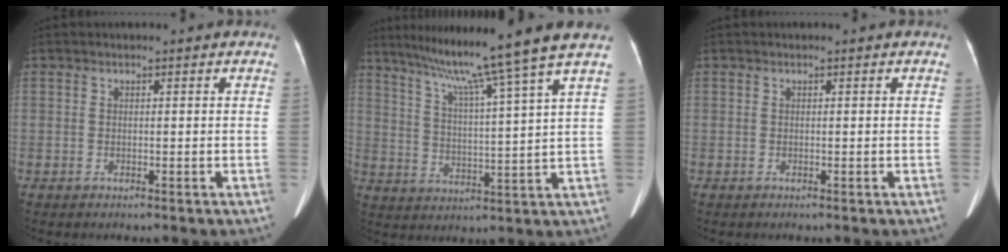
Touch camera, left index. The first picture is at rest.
{"total": 14.3, "force": [11.1, -3.3, 8.4], "torque": [-0.134, -0.016, 0.166]}
{"total": 0.0}